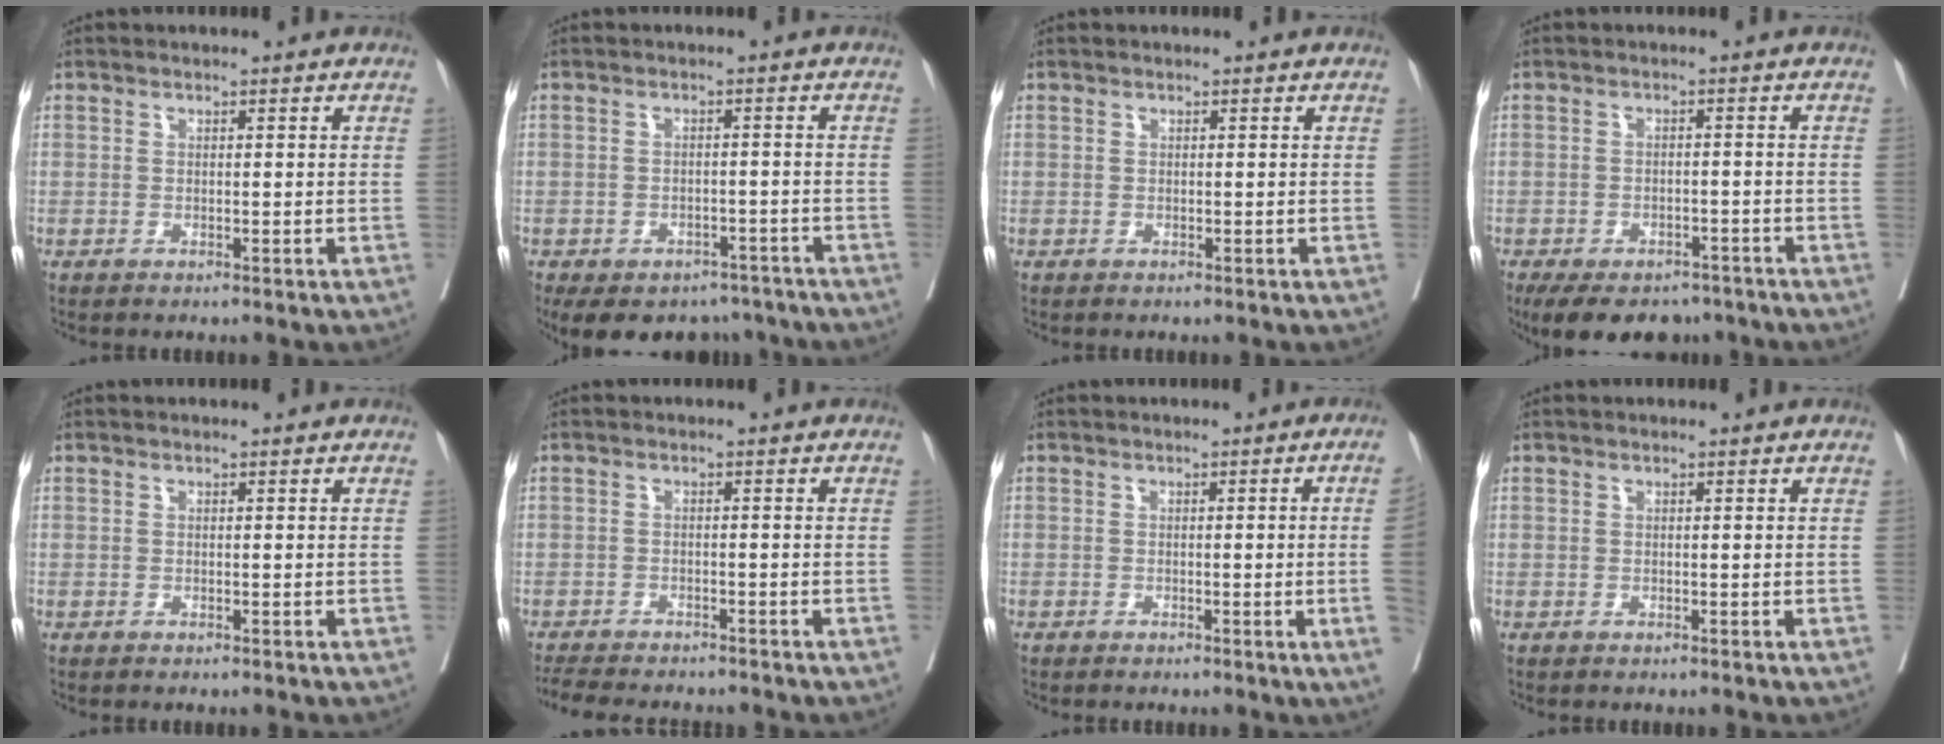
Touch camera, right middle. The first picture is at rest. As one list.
[{"total": 11.5, "force": [-9.0, 6.3, 3.5], "torque": [-0.061, 0.011, -0.108]}, {"total": 0.0}, {"total": 12.2, "force": [-9.1, 6.3, 5.1], "torque": [-0.095, -0.004, -0.121]}, {"total": 0.0}, {"total": 8.8, "force": [-8.0, 1.6, 3.2], "torque": [-0.047, -0.011, -0.118]}, {"total": 4.4, "force": [-0.6, -1.8, 4.0], "torque": [-0.047, -0.010, -0.008]}, {"total": 0.0}]